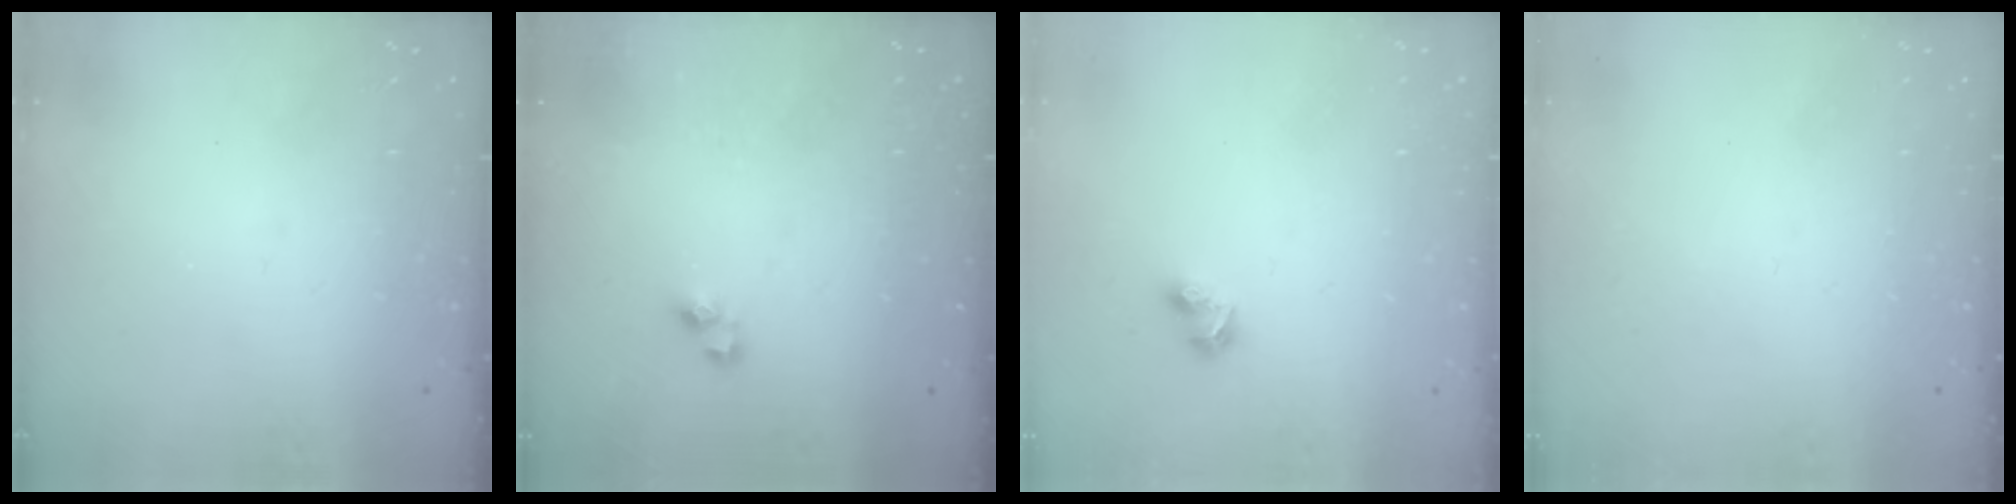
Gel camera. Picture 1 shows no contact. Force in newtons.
{"total": 3.7, "press": 3.7, "slide": 0.2}
{"total": 3.9, "press": 3.8, "slide": 0.6}
{"total": 0.0}